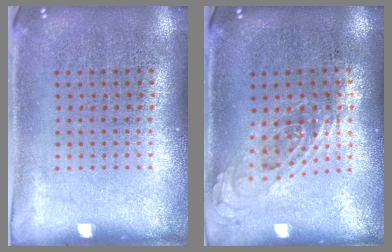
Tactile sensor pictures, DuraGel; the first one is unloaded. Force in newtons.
{"total": 0.8, "press": 0.7, "slide": 0.3}